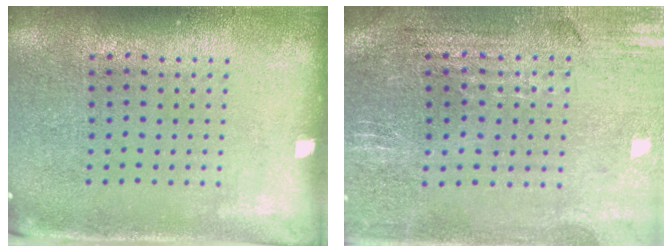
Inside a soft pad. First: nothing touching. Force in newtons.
{"total": 1.1, "press": 1.1, "slide": 0.3}